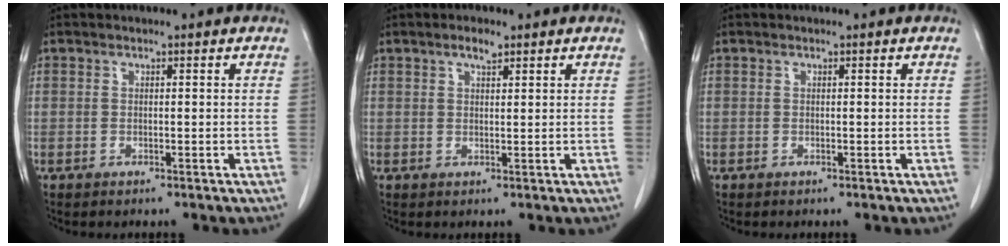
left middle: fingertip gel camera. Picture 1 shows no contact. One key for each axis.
{"total": 2.1, "fx": 1.4, "fy": 0.6, "fz": 1.4, "tx": -0.026, "ty": 0.001, "tz": 0.025}
{"total": 0.0}